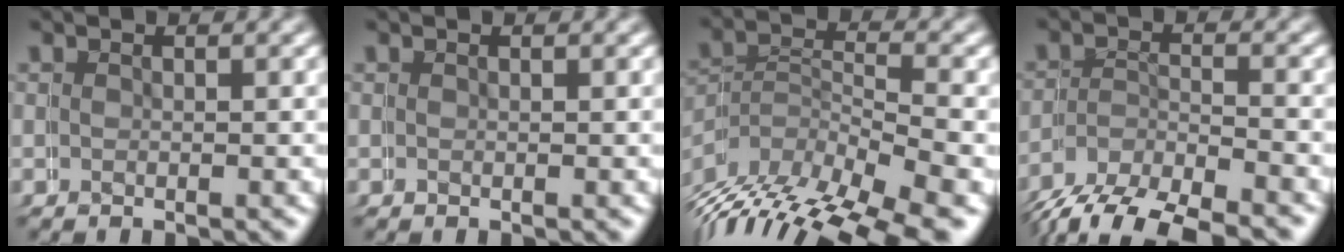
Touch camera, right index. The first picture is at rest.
{"total": 0.0}
{"total": 6.2, "force": [-3.5, 4.0, 3.2], "torque": [-0.070, -0.027, -0.045]}
{"total": 5.8, "force": [-4.4, 3.1, 2.2], "torque": [-0.042, -0.015, -0.067]}